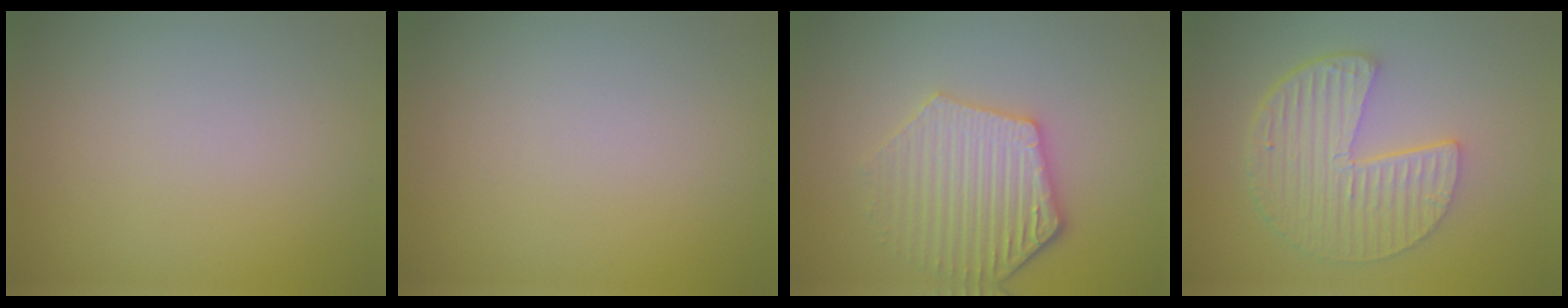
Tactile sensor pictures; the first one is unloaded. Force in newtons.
{"total": 0.0}
{"total": 4.8, "press": 4.2, "slide": 2.4}
{"total": 5.9, "press": 4.3, "slide": 4.1}